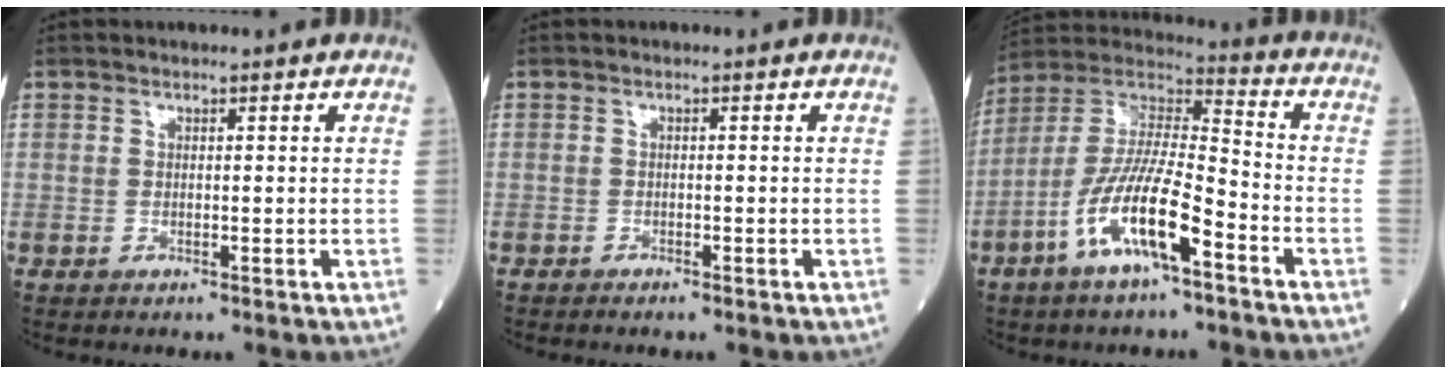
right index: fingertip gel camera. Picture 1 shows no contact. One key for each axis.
{"total": 1.2, "fx": -1.0, "fy": 0.3, "fz": 0.6, "tx": -0.010, "ty": -0.001, "tz": -0.013}
{"total": 13.6, "fx": -6.5, "fy": 2.4, "fz": 11.7, "tx": -0.233, "ty": -0.001, "tz": -0.126}